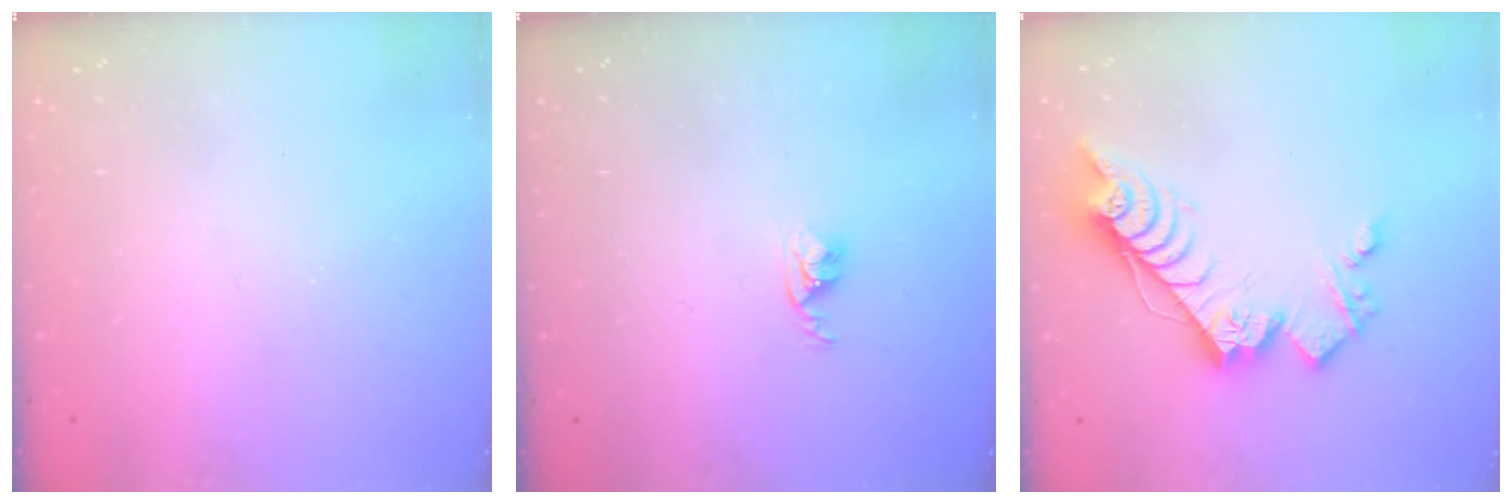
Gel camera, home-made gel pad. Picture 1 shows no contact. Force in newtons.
{"total": 2.9, "press": 2.9, "slide": 0.4}
{"total": 16.7, "press": 16.7, "slide": 0.3}